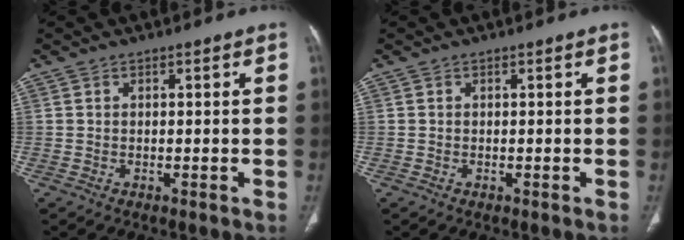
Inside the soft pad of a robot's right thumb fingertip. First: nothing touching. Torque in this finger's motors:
{"motor_torque": [0.05, 0.20, -0.24, 0.12, 0.02]}